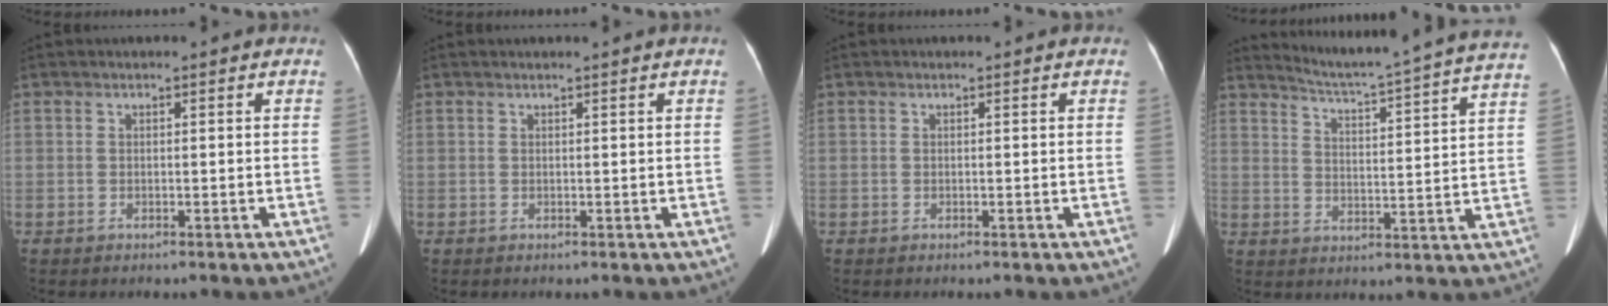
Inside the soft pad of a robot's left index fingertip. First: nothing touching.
{"total": 0.6, "force": [0.5, -0.1, 0.3], "torque": [-0.007, 0.001, 0.016]}
{"total": 0.0}
{"total": 20.8, "force": [19.2, -1.8, 7.7], "torque": [-0.130, -0.067, 0.242]}